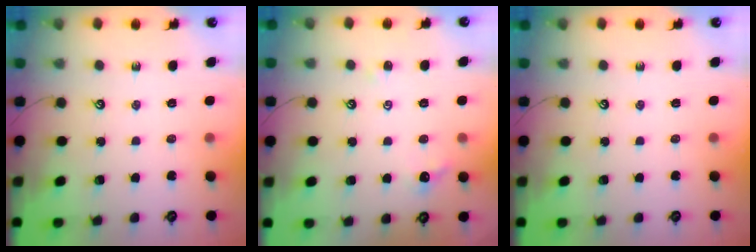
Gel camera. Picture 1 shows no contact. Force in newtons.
{"total": 1.9, "press": 1.8, "slide": 0.6}
{"total": 0.0}